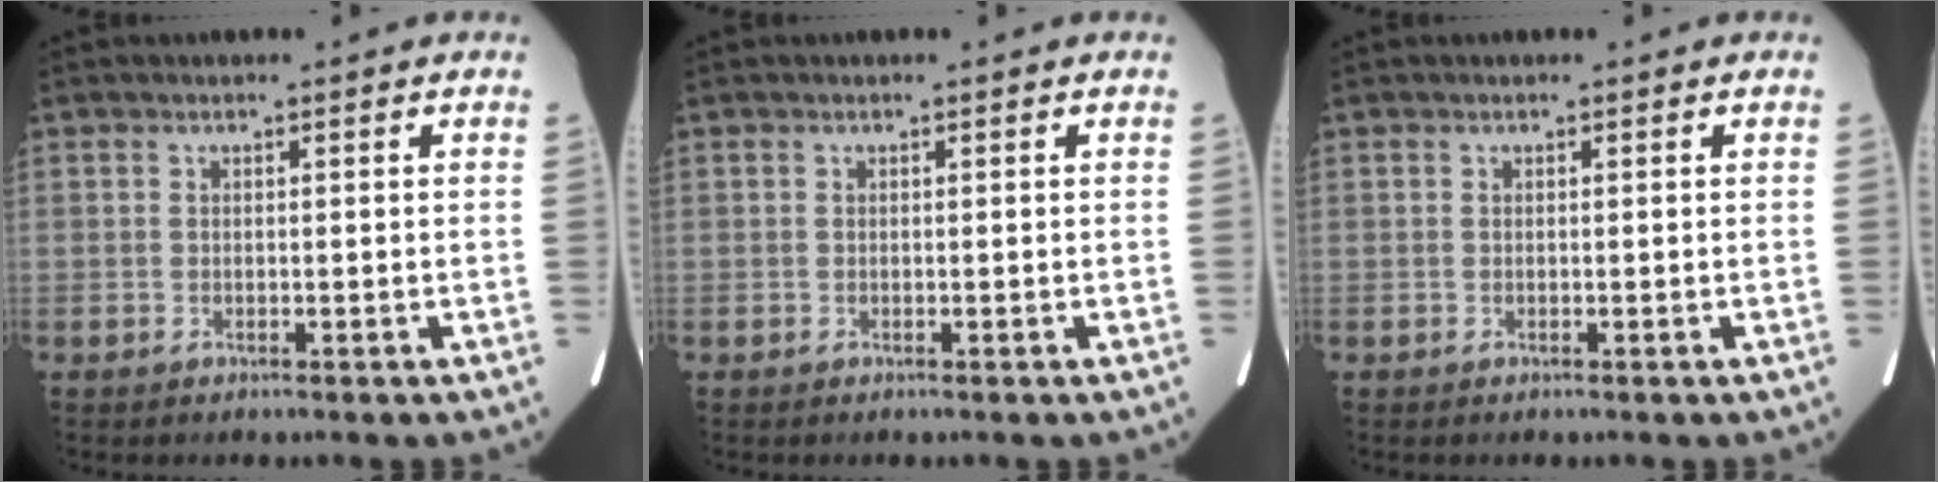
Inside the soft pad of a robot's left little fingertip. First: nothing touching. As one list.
[{"total": 0.0}, {"total": 0.0}]